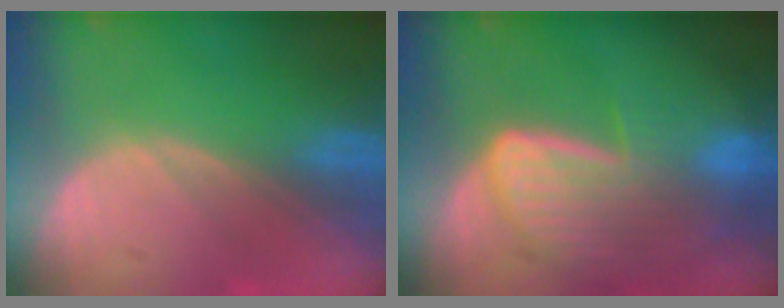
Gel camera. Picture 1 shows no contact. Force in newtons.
{"total": 9.0, "press": 7.9, "slide": 4.2}